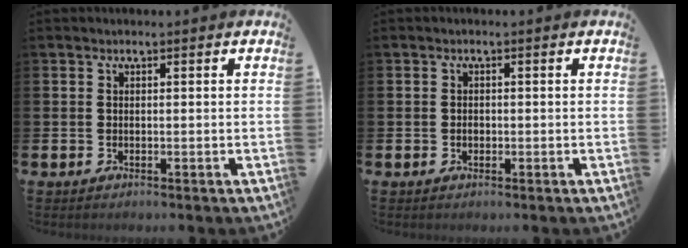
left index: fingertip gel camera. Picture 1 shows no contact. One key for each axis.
{"total": 0.9, "fx": -0.2, "fy": 0.7, "fz": 0.5, "tx": -0.005, "ty": 0.003, "tz": -0.007}